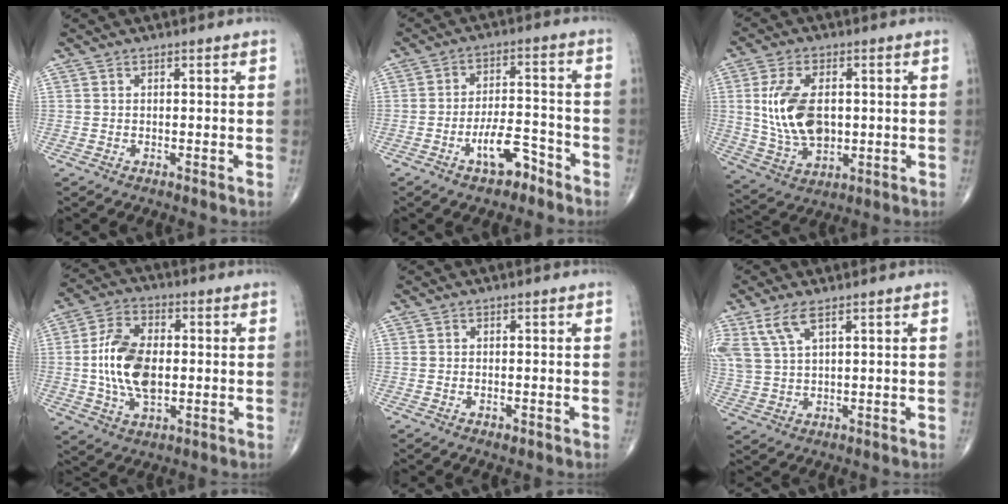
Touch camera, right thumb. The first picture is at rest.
{"total": 7.6, "force": [-4.7, 3.1, 5.0], "torque": [-0.074, 0.040, -0.078]}
{"total": 13.0, "force": [1.2, 7.7, 10.4], "torque": [-0.192, -0.007, 0.032]}
{"total": 13.3, "force": [-0.2, 7.8, 10.8], "torque": [-0.199, 0.008, -0.003]}
{"total": 1.0, "force": [-0.6, 0.5, 0.8], "torque": [-0.011, 0.001, -0.007]}
{"total": 6.6, "force": [3.8, 2.3, 4.9], "torque": [-0.123, -0.003, 0.086]}